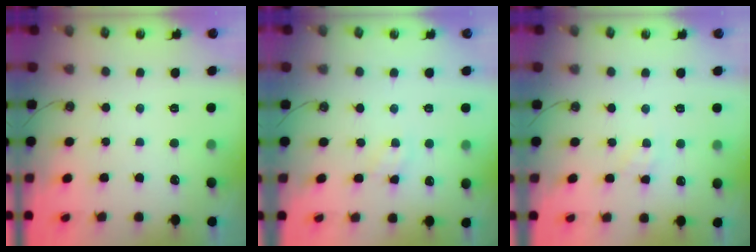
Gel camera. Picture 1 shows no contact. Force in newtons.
{"total": 2.4, "press": 2.3, "slide": 0.4}
{"total": 2.6, "press": 2.6, "slide": 0.4}